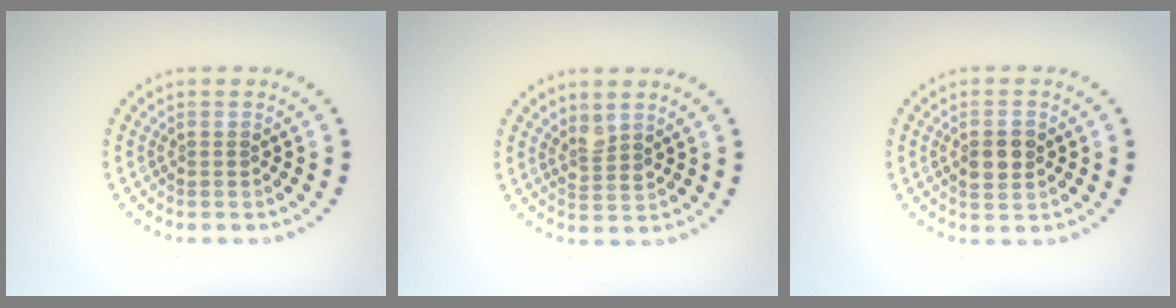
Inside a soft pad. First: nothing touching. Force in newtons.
{"total": 1.7, "press": 1.4, "slide": 0.9}
{"total": 2.7, "press": 2.7, "slide": 0.2}